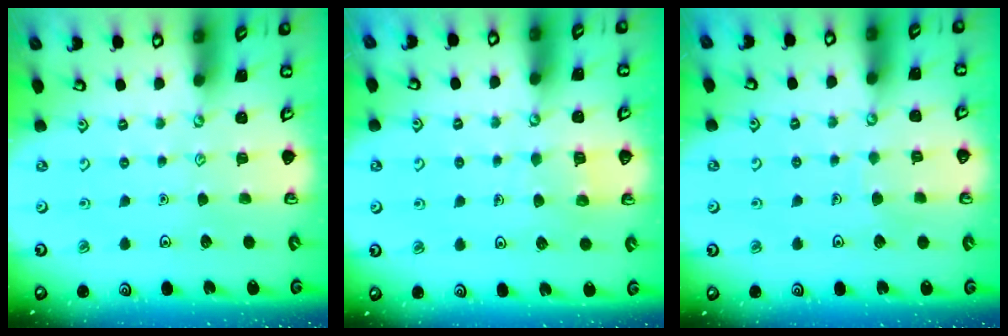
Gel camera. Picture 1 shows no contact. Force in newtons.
{"total": 5.4, "press": 5.4, "slide": 0.3}
{"total": 3.5, "press": 3.5, "slide": 0.3}